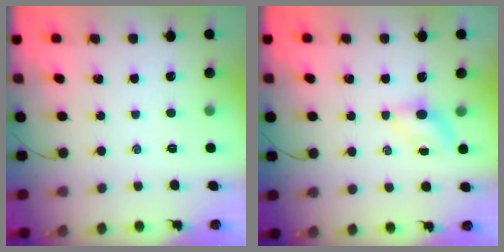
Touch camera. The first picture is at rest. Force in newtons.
{"total": 4.1, "press": 3.9, "slide": 1.1}